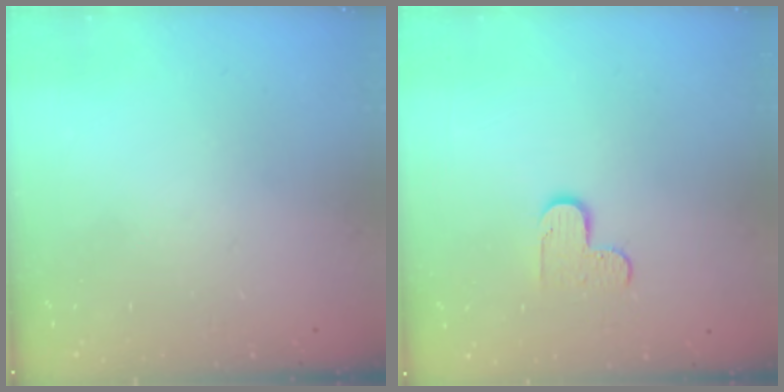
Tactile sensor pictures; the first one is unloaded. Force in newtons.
{"total": 5.7, "press": 5.7, "slide": 0.4}